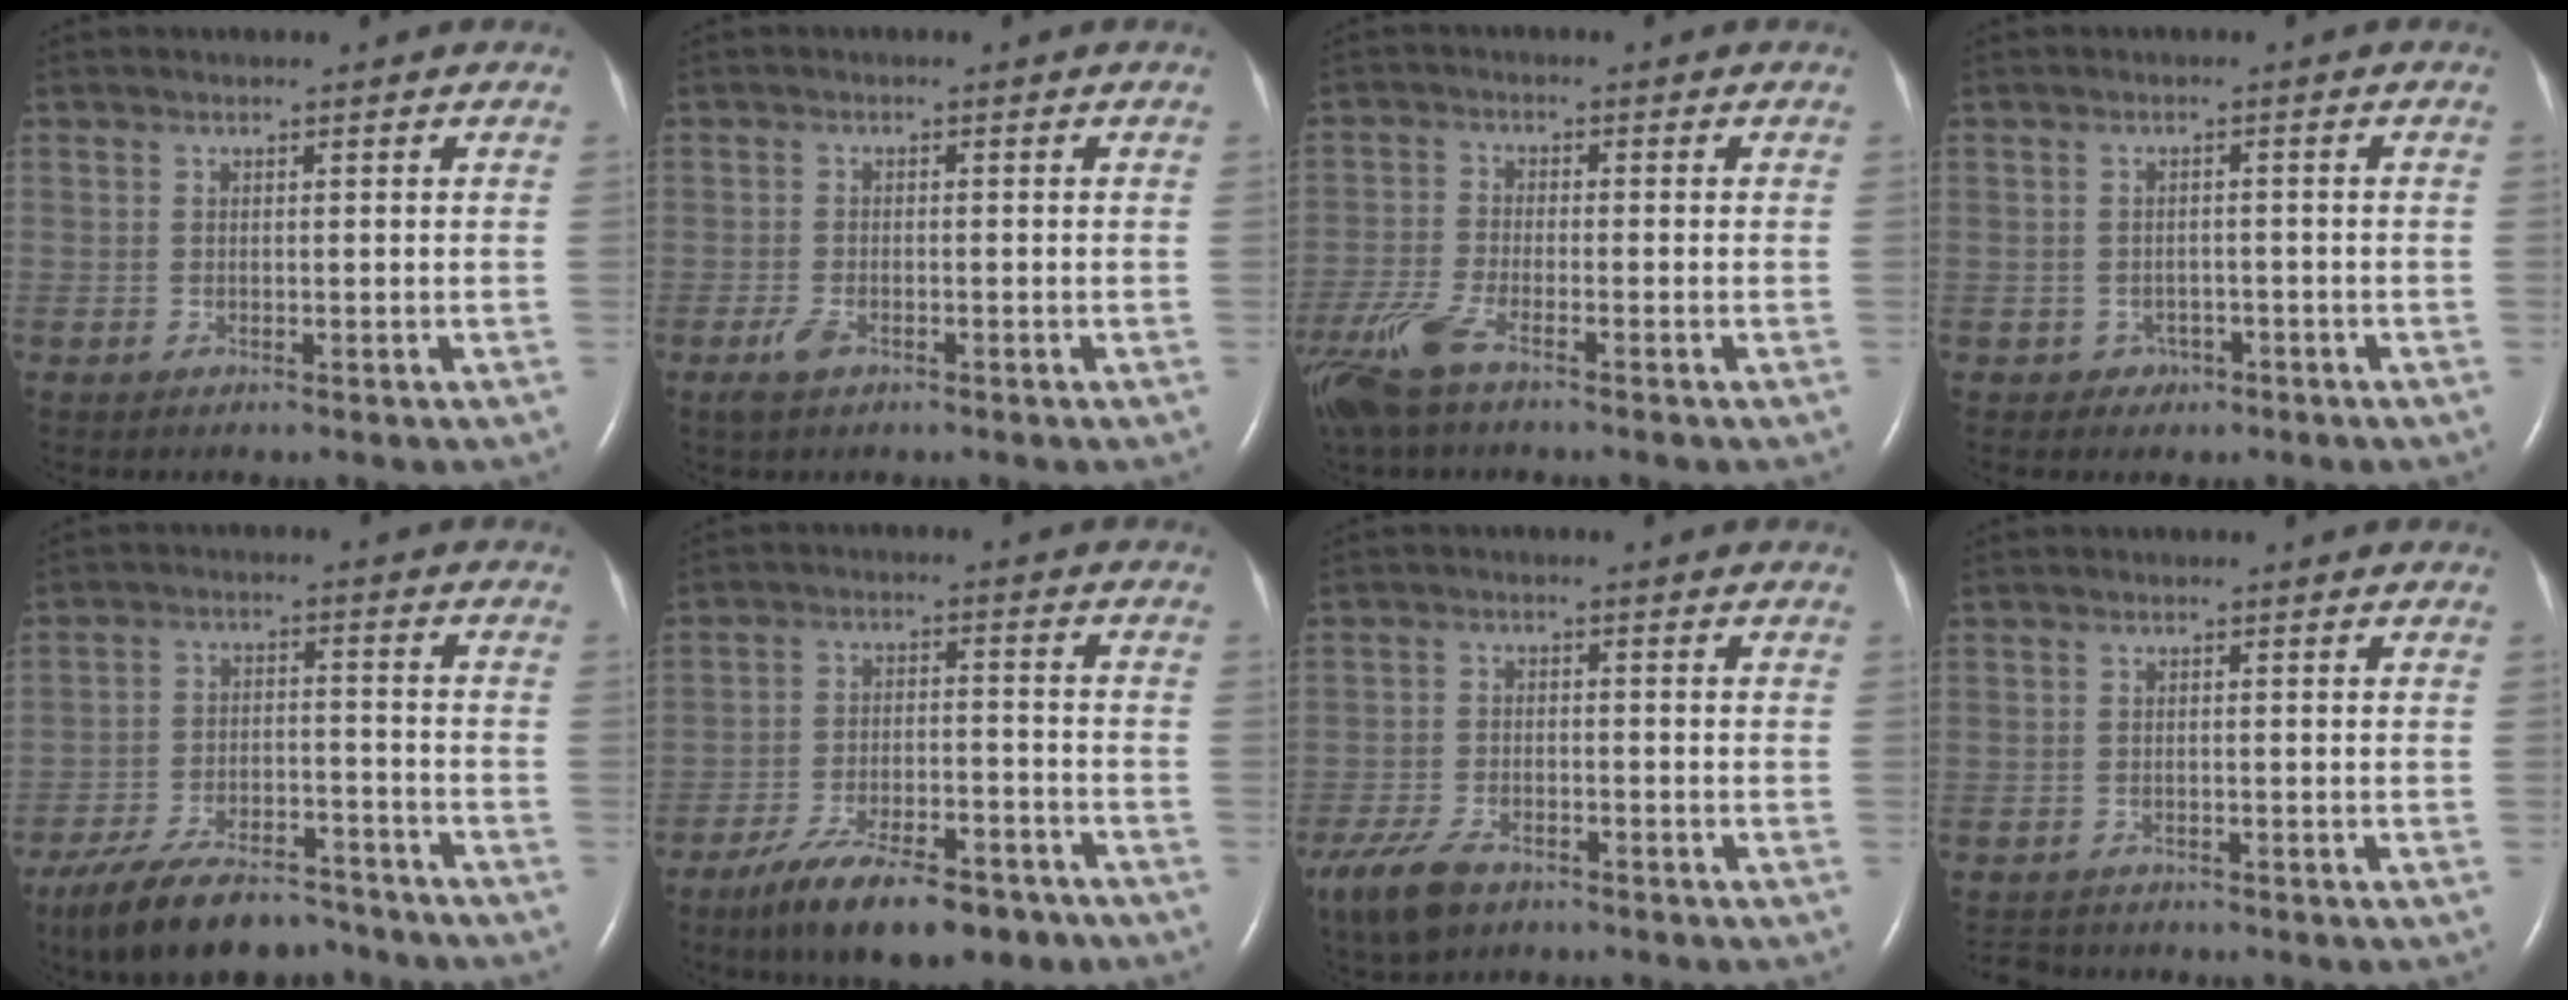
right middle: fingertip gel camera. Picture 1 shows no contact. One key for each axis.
{"total": 2.3, "fx": -1.4, "fy": 0.9, "fz": 1.6, "tx": -0.046, "ty": -0.004, "tz": -0.026}
{"total": 7.9, "fx": -5.4, "fy": 1.7, "fz": 5.5, "tx": -0.129, "ty": -0.017, "tz": -0.108}
{"total": 2.2, "fx": -1.3, "fy": 1.8, "fz": 0.1, "tx": 0.000, "ty": 0.011, "tz": -0.014}
{"total": 14.9, "fx": -12.2, "fy": 5.0, "fz": 6.9, "tx": -0.125, "ty": 0.003, "tz": -0.198}
{"total": 14.1, "fx": -10.2, "fy": 4.6, "fz": 8.5, "tx": -0.144, "ty": -0.004, "tz": -0.170}
{"total": 9.7, "fx": -6.7, "fy": 4.8, "fz": 5.1, "tx": -0.120, "ty": -0.015, "tz": -0.119}
{"total": 3.4, "fx": -3.2, "fy": 1.2, "fz": 0.3, "tx": -0.007, "ty": -0.009, "tz": -0.051}